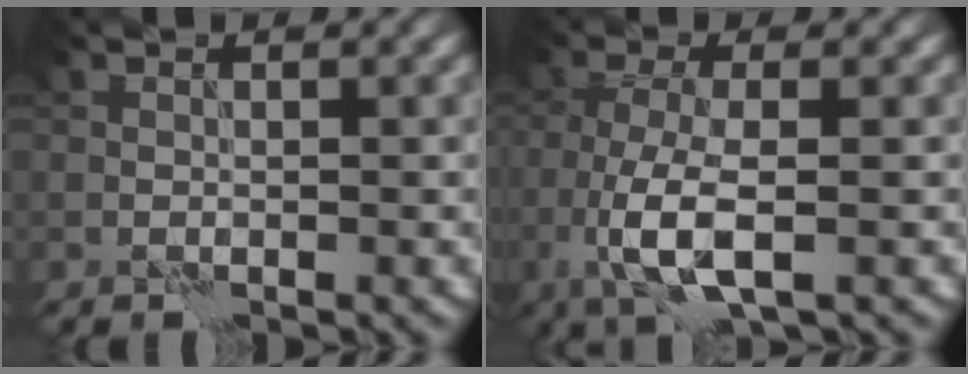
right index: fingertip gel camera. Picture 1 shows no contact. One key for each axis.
{"total": 5.5, "fx": -1.2, "fy": 1.8, "fz": 5.0, "tx": -0.105, "ty": -0.004, "tz": -0.023}